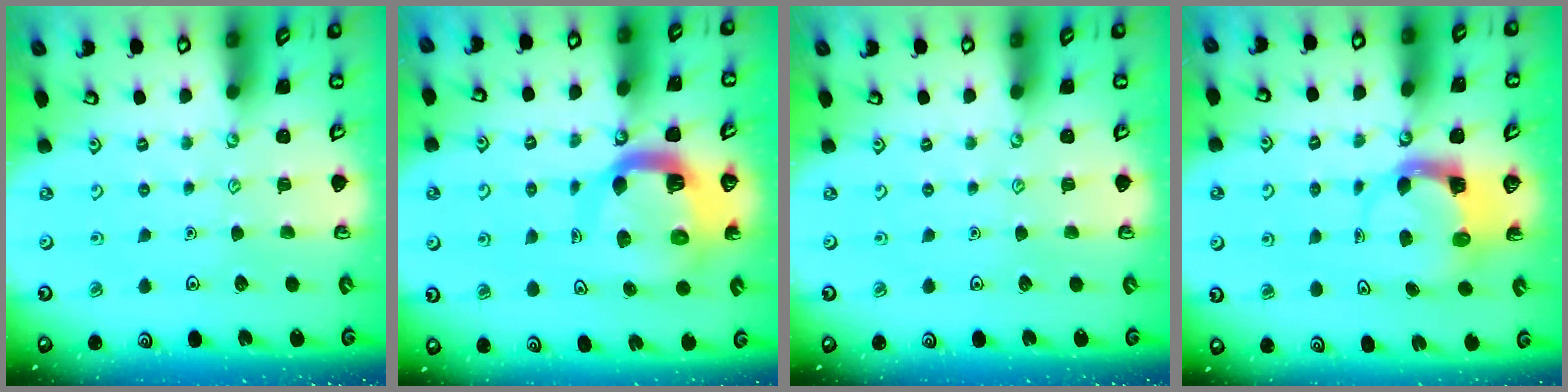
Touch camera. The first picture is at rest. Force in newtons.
{"total": 11.8, "press": 11.7, "slide": 1.4}
{"total": 0.0}
{"total": 3.7, "press": 3.6, "slide": 0.6}